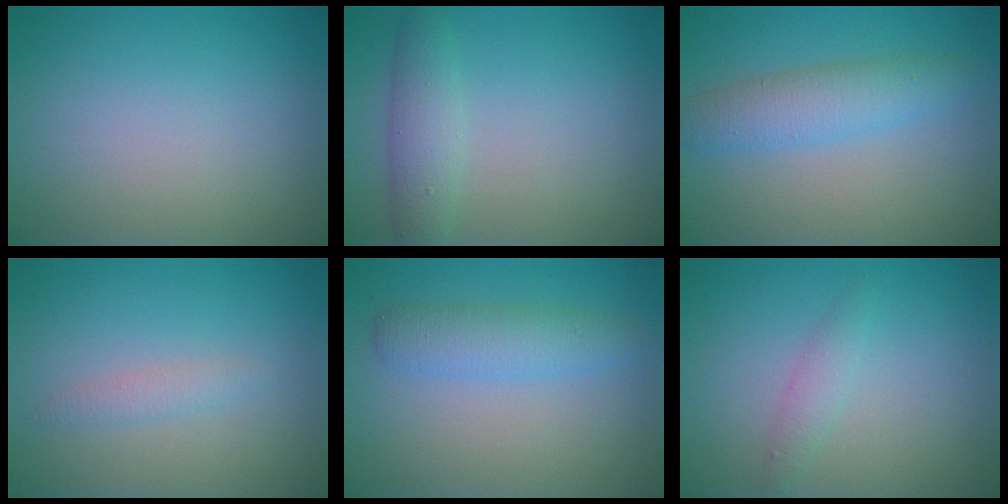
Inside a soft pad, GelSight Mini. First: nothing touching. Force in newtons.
{"total": 2.8, "press": 2.8, "slide": 0.0}
{"total": 3.7, "press": 3.7, "slide": 0.1}
{"total": 1.2, "press": 1.2, "slide": 0.0}
{"total": 2.9, "press": 2.9, "slide": 0.1}
{"total": 1.4, "press": 1.4, "slide": 0.1}